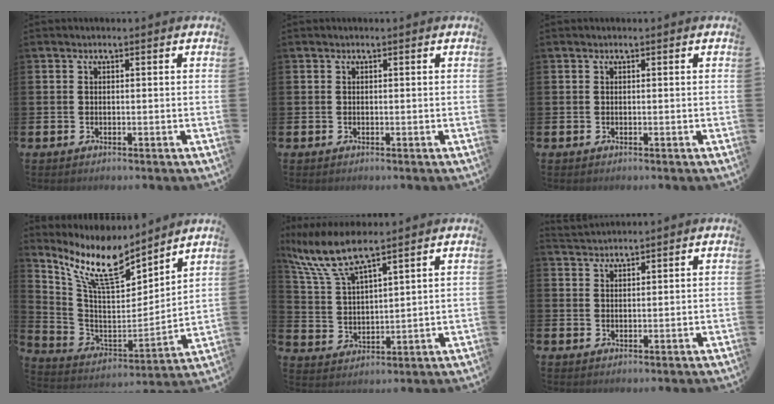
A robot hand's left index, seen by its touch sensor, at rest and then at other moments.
{"total": 0.0}
{"total": 0.0}
{"total": 11.6, "force": [9.4, 3.4, 5.9], "torque": [-0.145, -0.058, 0.164]}
{"total": 7.9, "force": [6.8, 1.2, 3.7], "torque": [-0.099, -0.027, 0.121]}
{"total": 2.0, "force": [2.0, 0.2, -0.1], "torque": [-0.004, -0.005, 0.038]}